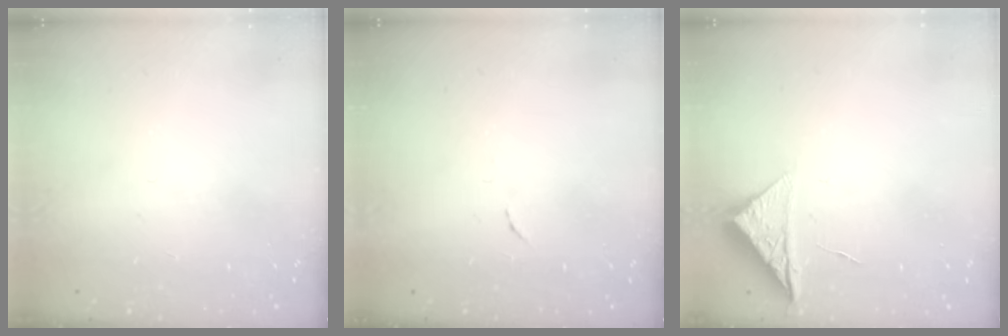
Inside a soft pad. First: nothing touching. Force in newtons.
{"total": 3.3, "press": 3.3, "slide": 0.1}
{"total": 6.5, "press": 6.5, "slide": 0.3}